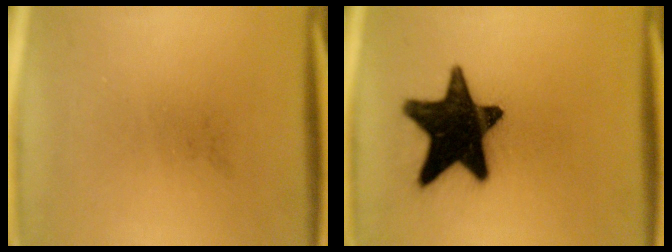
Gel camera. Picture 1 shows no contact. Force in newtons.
{"total": 19.3}